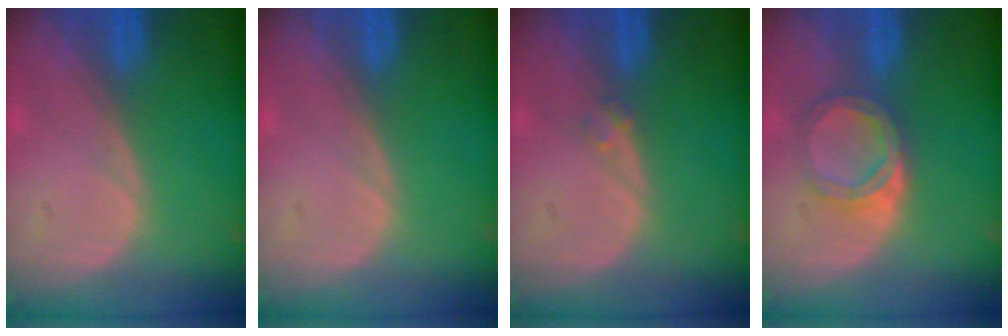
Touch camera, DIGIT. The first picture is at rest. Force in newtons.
{"total": 0.0}
{"total": 1.2, "press": 1.1, "slide": 0.6}
{"total": 4.6, "press": 4.5, "slide": 0.8}